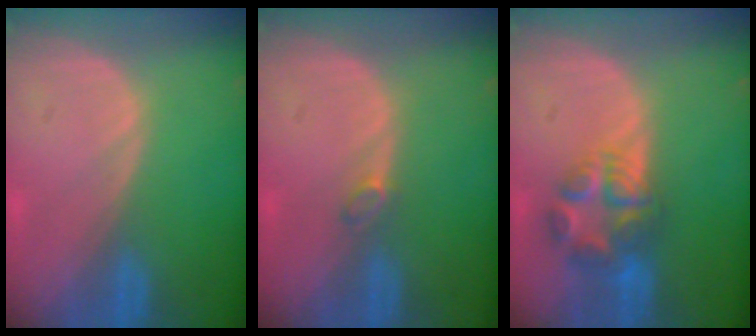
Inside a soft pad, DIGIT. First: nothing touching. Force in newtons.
{"total": 1.2, "press": 1.2, "slide": 0.4}
{"total": 6.8, "press": 6.5, "slide": 2.1}